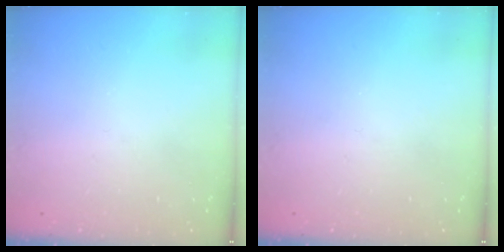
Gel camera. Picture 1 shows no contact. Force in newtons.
{"total": 0.0}